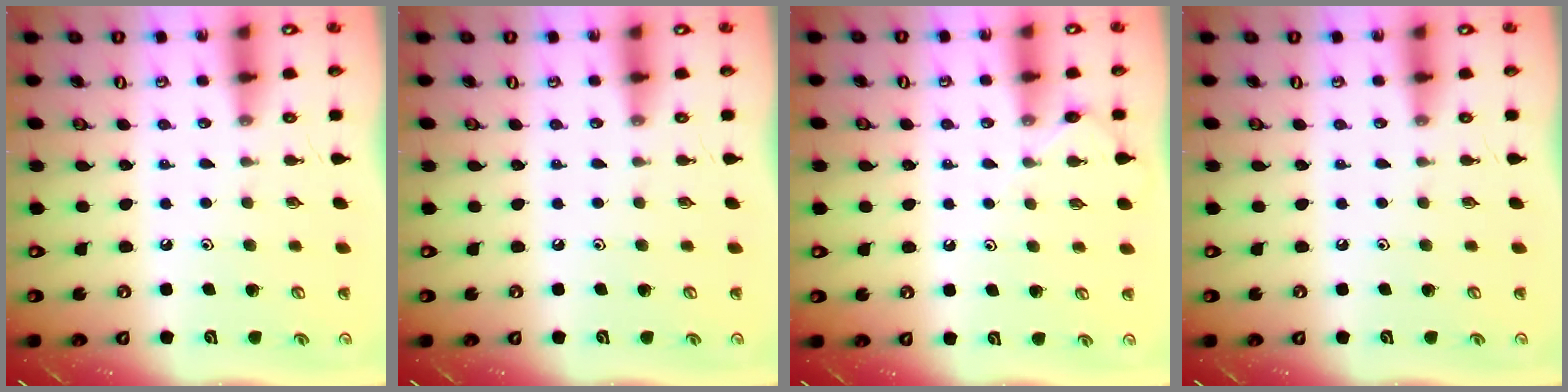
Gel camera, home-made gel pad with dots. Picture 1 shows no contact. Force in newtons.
{"total": 0.0}
{"total": 4.1, "press": 4.1, "slide": 0.6}
{"total": 0.0}